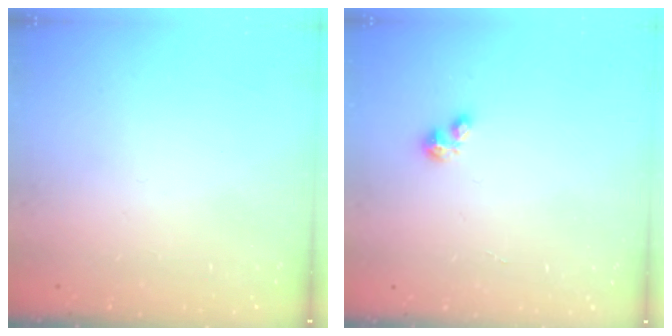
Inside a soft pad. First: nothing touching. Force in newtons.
{"total": 1.6, "press": 1.6, "slide": 0.2}